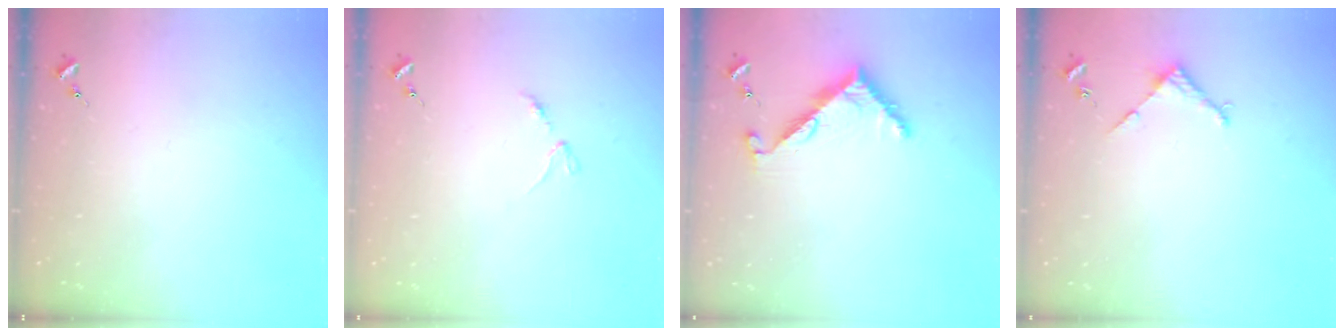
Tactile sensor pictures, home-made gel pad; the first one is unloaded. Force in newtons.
{"total": 2.9, "press": 2.8, "slide": 0.4}
{"total": 7.8, "press": 7.8, "slide": 0.1}
{"total": 2.9, "press": 2.8, "slide": 0.2}